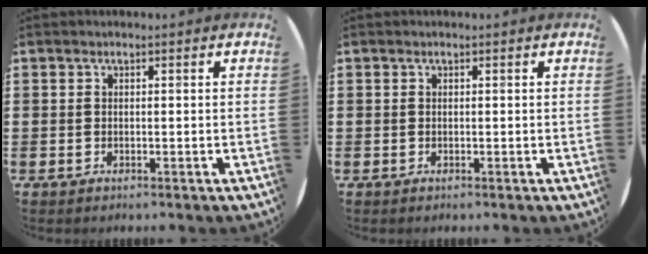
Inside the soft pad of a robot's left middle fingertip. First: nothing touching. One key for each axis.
{"total": 0.0}